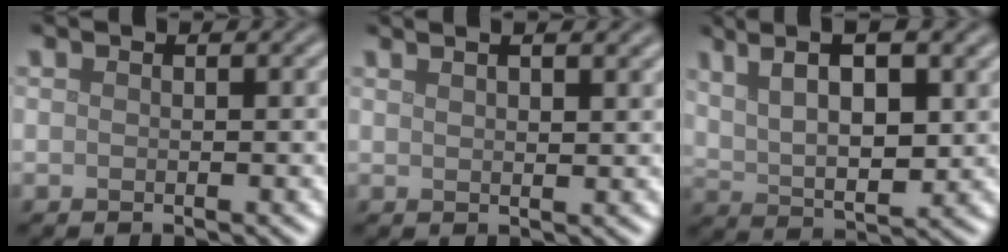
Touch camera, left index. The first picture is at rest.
{"total": 5.1, "force": [3.2, 2.1, 3.3], "torque": [-0.028, 0.032, 0.026]}
{"total": 9.0, "force": [3.9, 3.6, 7.2], "torque": [-0.123, 0.018, 0.059]}